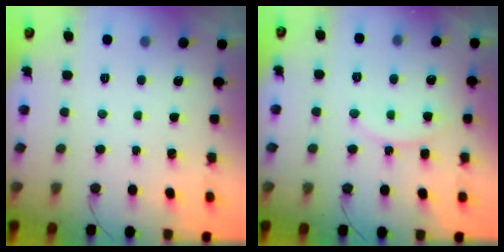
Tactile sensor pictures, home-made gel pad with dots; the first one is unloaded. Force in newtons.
{"total": 9.4, "press": 9.3, "slide": 0.7}